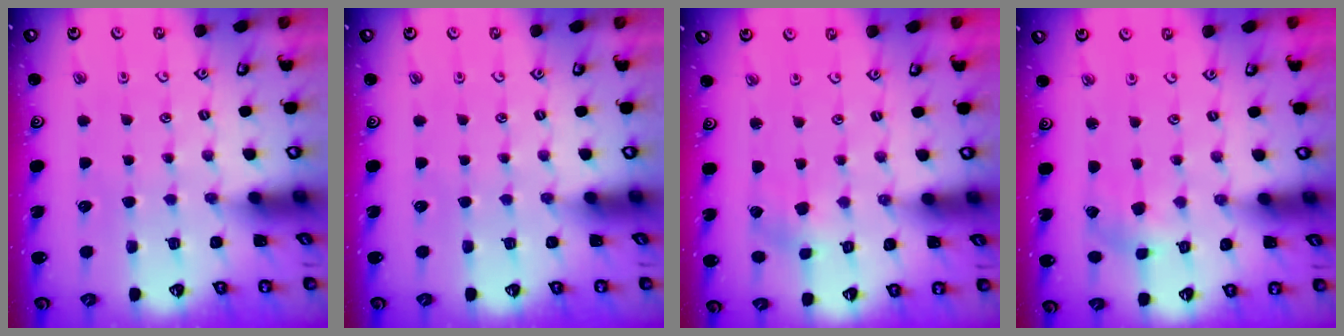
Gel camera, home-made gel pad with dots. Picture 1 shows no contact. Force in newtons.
{"total": 0.0}
{"total": 1.8, "press": 1.7, "slide": 0.3}
{"total": 1.1, "press": 1.1, "slide": 0.3}